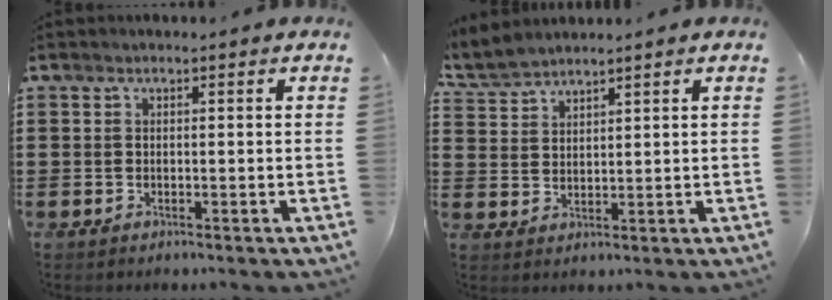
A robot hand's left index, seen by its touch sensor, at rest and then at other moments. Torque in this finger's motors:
{"motor_torque": [1.10, -1.03, 0.54, 0.21]}